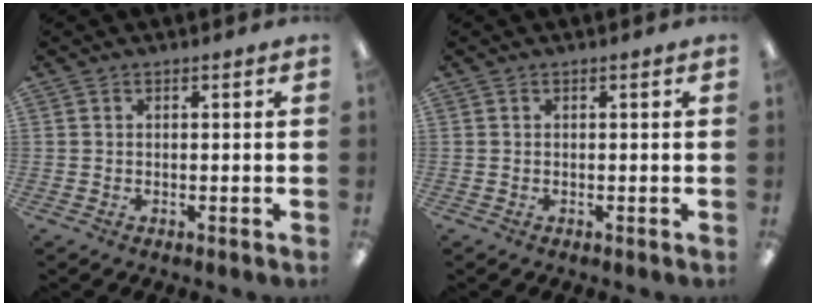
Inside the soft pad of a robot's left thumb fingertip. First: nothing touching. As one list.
[{"total": 0.0}]